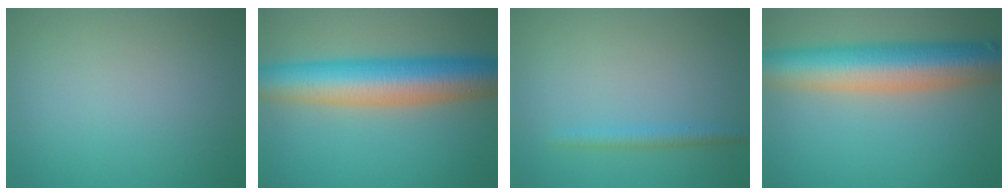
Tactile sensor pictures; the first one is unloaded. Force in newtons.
{"total": 10.3, "press": 10.3, "slide": 0.3}
{"total": 1.5, "press": 1.5, "slide": 0.2}
{"total": 10.1, "press": 10.1, "slide": 0.4}